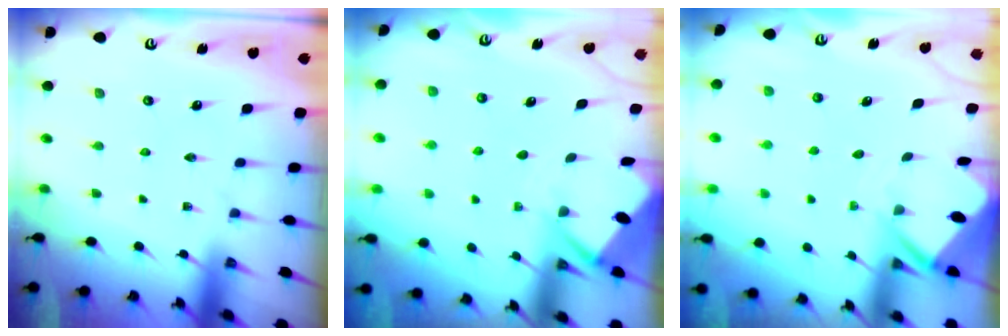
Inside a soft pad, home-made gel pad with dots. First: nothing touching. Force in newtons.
{"total": 2.9, "press": 2.8, "slide": 0.3}
{"total": 2.8, "press": 2.8, "slide": 0.1}